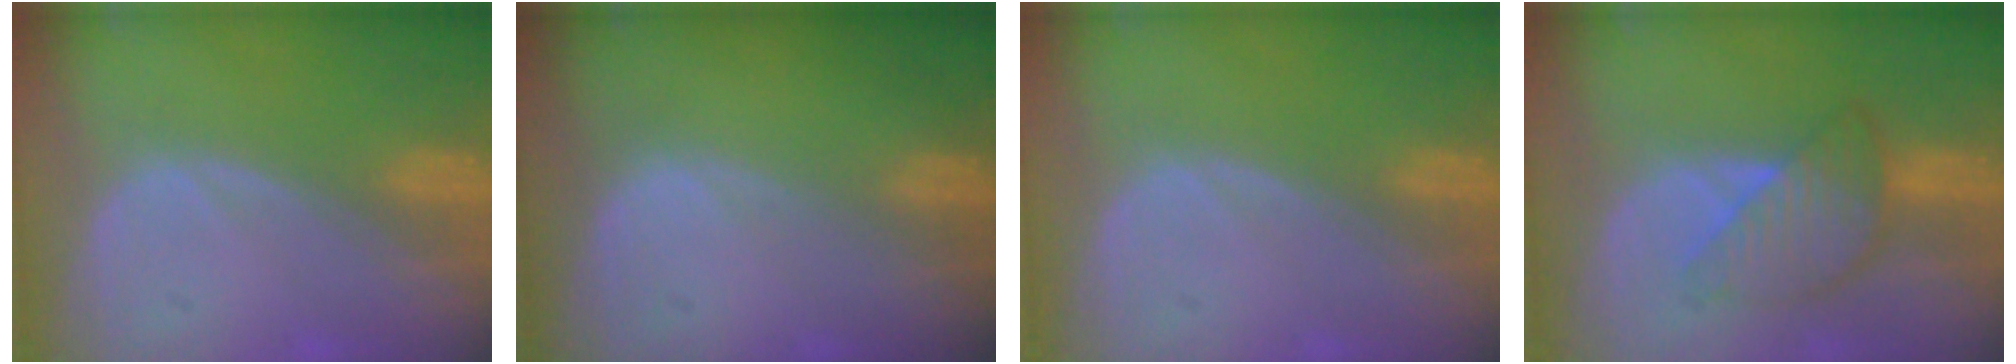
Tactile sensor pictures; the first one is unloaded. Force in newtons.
{"total": 0.0}
{"total": 0.0}
{"total": 6.1, "press": 6.1, "slide": 0.4}